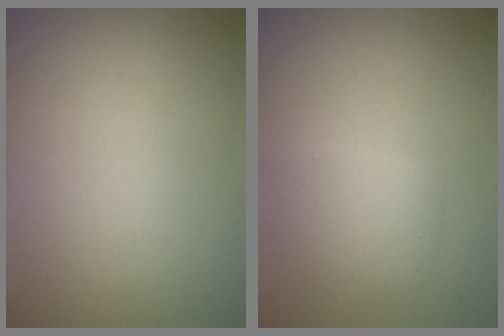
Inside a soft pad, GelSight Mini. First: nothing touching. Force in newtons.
{"total": 2.2, "press": 2.2, "slide": 0.1}